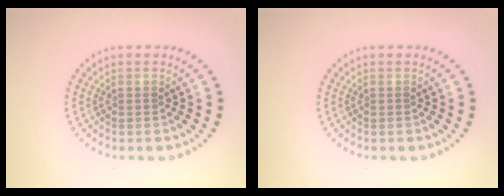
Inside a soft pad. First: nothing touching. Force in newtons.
{"total": 0.0}